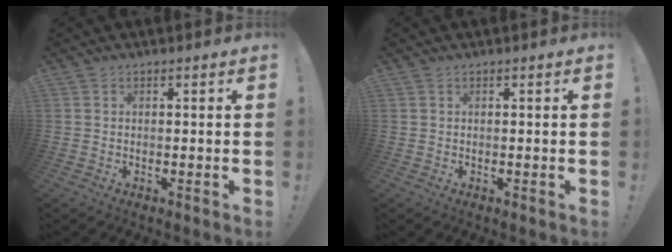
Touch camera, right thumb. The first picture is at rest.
{"total": 0.0}